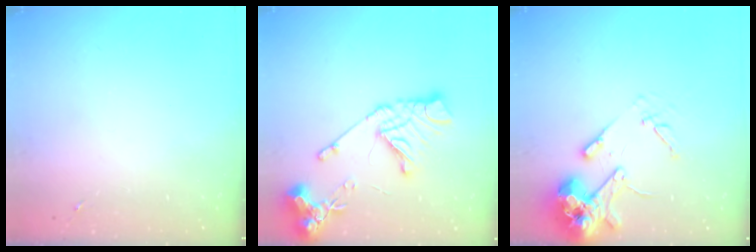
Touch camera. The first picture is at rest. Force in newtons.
{"total": 16.4, "press": 16.3, "slide": 1.9}
{"total": 14.9, "press": 14.7, "slide": 2.3}